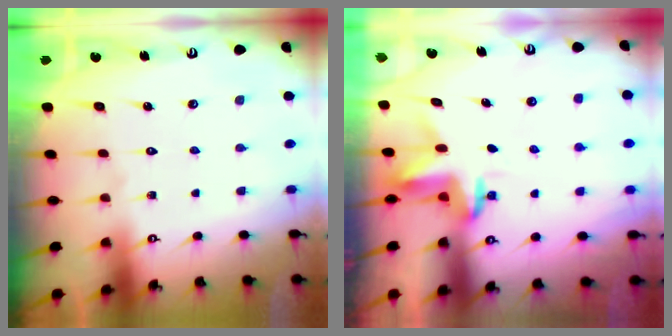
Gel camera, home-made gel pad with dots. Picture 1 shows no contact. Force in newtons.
{"total": 3.5, "press": 3.5, "slide": 0.2}